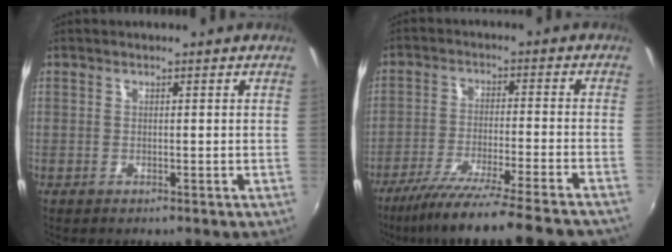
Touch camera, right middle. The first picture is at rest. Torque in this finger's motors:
{"motor_torque": [1.14, -1.00, 0.39, 0.15]}